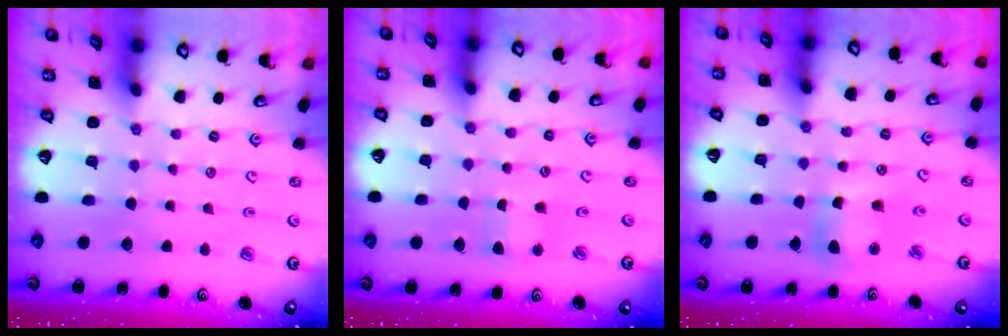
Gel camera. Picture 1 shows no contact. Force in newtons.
{"total": 3.6, "press": 3.6, "slide": 0.5}
{"total": 9.5, "press": 9.4, "slide": 1.0}